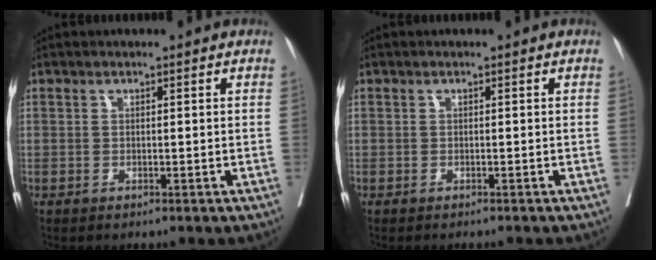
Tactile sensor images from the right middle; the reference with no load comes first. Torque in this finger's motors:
{"motor_torque": [0.01, -0.35, 0.00, 0.00]}